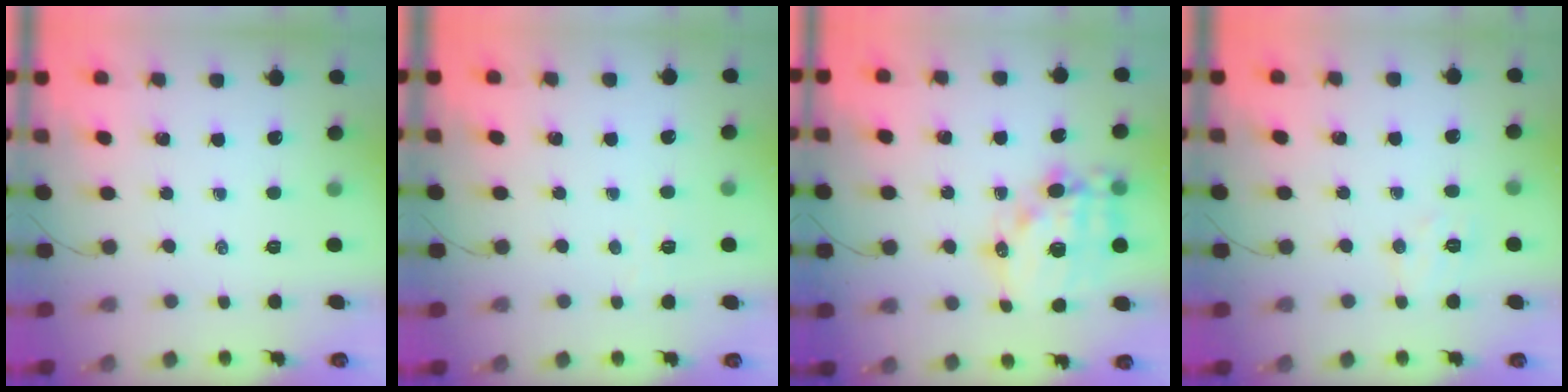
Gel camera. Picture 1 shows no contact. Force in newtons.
{"total": 2.9, "press": 2.8, "slide": 0.6}
{"total": 16.9, "press": 16.5, "slide": 3.5}
{"total": 6.3, "press": 6.2, "slide": 1.0}